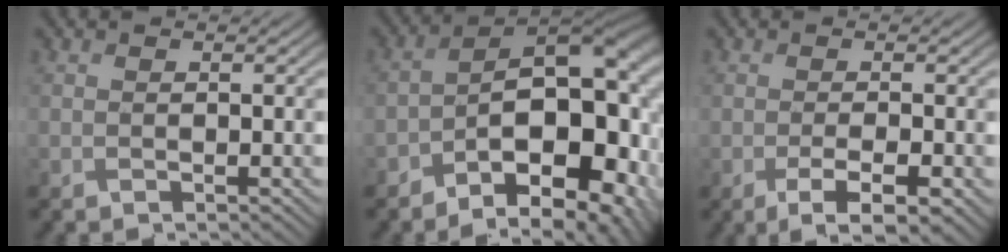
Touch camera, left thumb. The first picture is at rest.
{"total": 17.2, "force": [-5.3, 8.8, 13.8], "torque": [-0.193, -0.014, -0.078]}
{"total": 4.0, "force": [-1.8, 1.0, 3.5], "torque": [-0.065, -0.005, -0.027]}